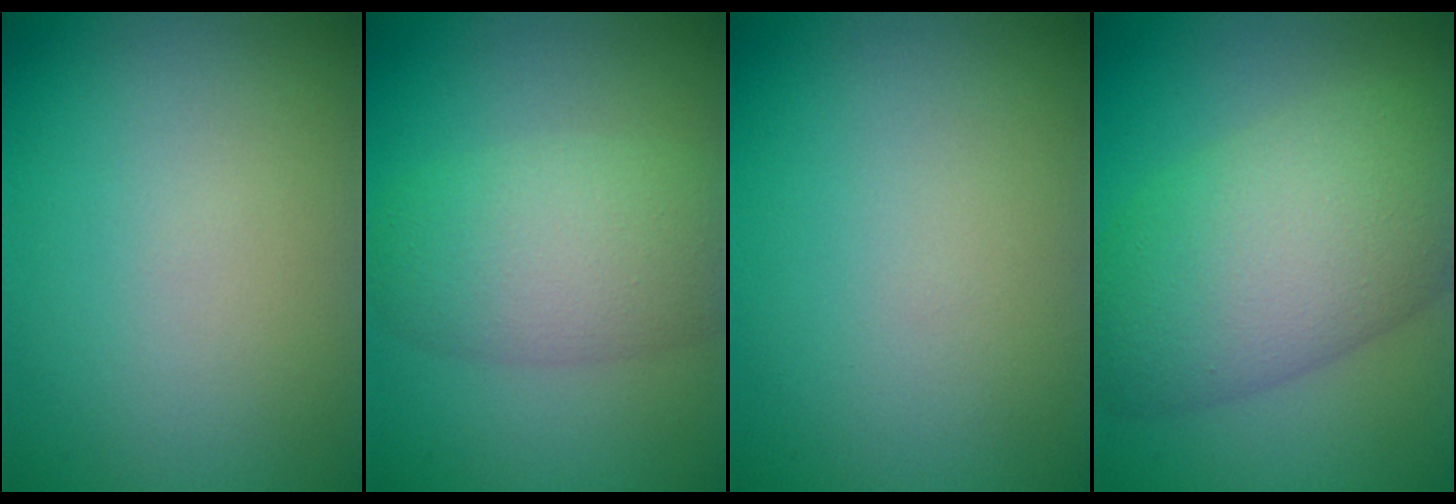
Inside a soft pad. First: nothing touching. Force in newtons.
{"total": 5.9, "press": 5.8, "slide": 0.3}
{"total": 0.0}
{"total": 9.6, "press": 9.6, "slide": 0.4}